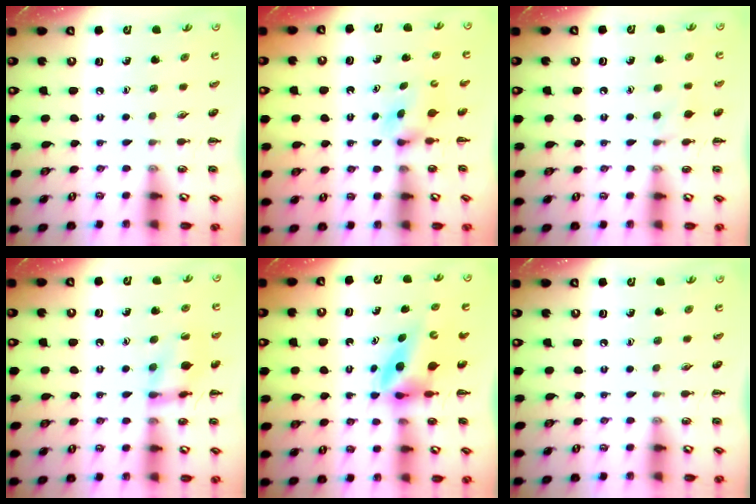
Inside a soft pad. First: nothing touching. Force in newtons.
{"total": 2.9, "press": 2.6, "slide": 1.3}
{"total": 6.0, "press": 5.6, "slide": 2.1}
{"total": 13.1, "press": 13.0, "slide": 0.6}
{"total": 5.9, "press": 5.7, "slide": 1.3}
{"total": 0.0}